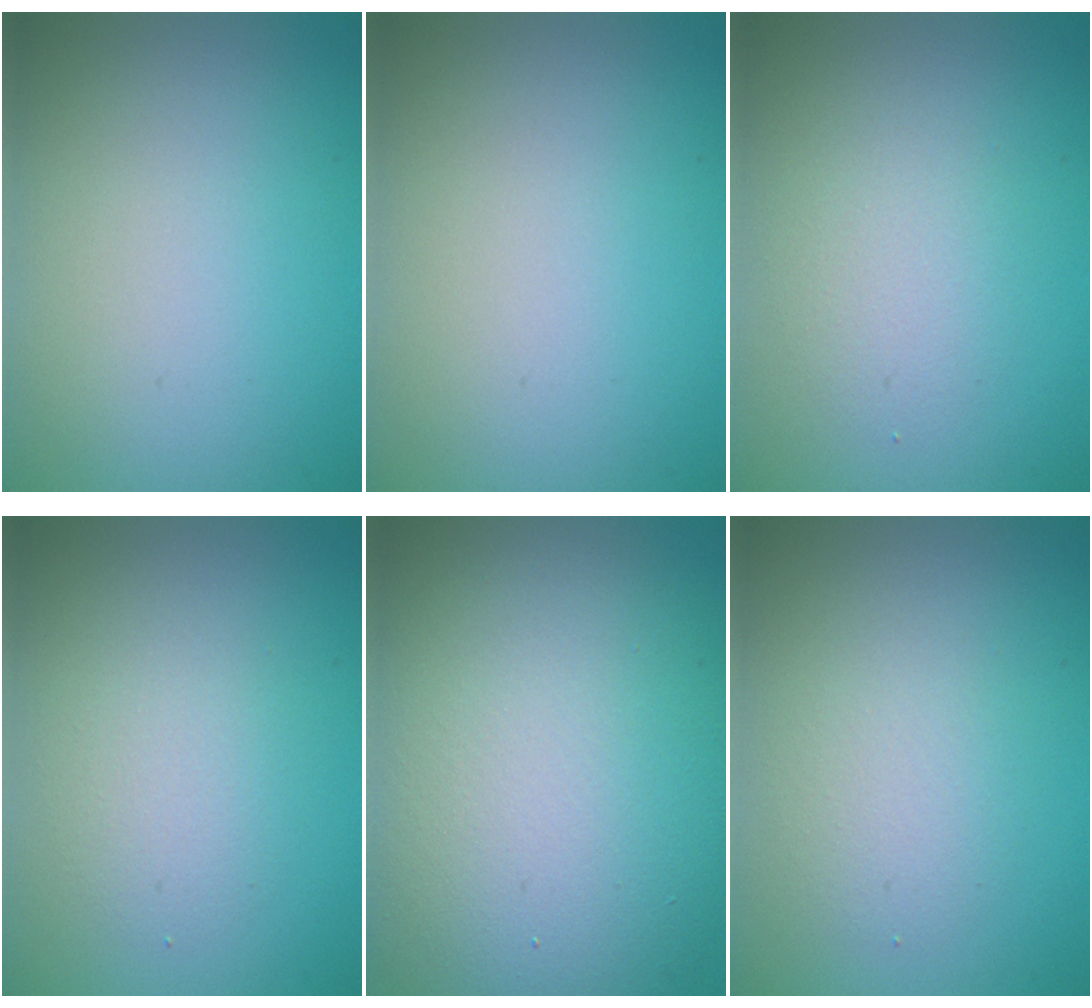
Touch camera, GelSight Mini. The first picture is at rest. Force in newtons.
{"total": 0.0}
{"total": 2.1, "press": 2.1, "slide": 0.1}
{"total": 2.2, "press": 2.2, "slide": 0.2}
{"total": 13.5, "press": 13.5, "slide": 1.3}
{"total": 2.4, "press": 2.4, "slide": 0.2}